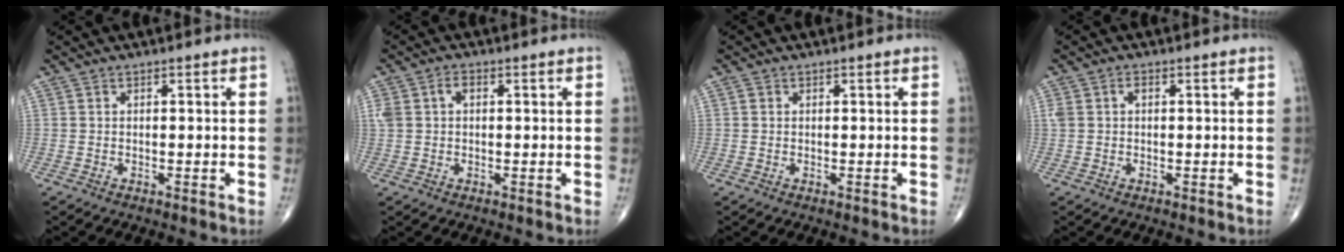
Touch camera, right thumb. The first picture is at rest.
{"total": 4.0, "force": [0.8, 2.8, 2.8], "torque": [-0.065, 0.021, 0.019]}
{"total": 0.5, "force": [0.1, 0.5, 0.2], "torque": [-0.001, 0.001, 0.002]}
{"total": 1.5, "force": [0.3, 1.0, 1.1], "torque": [-0.027, 0.013, 0.011]}